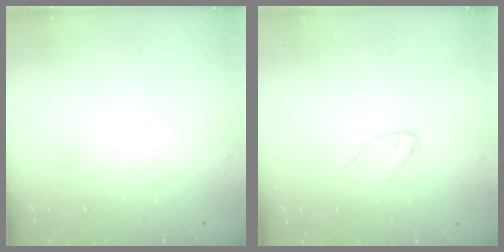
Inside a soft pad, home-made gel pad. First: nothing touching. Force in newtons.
{"total": 6.2, "press": 6.2, "slide": 0.6}